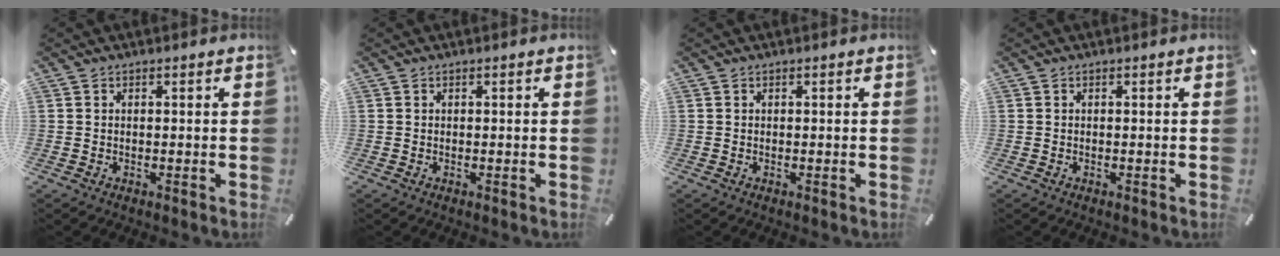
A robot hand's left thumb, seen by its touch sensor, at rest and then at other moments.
{"total": 0.0}
{"total": 0.0}
{"total": 0.0}